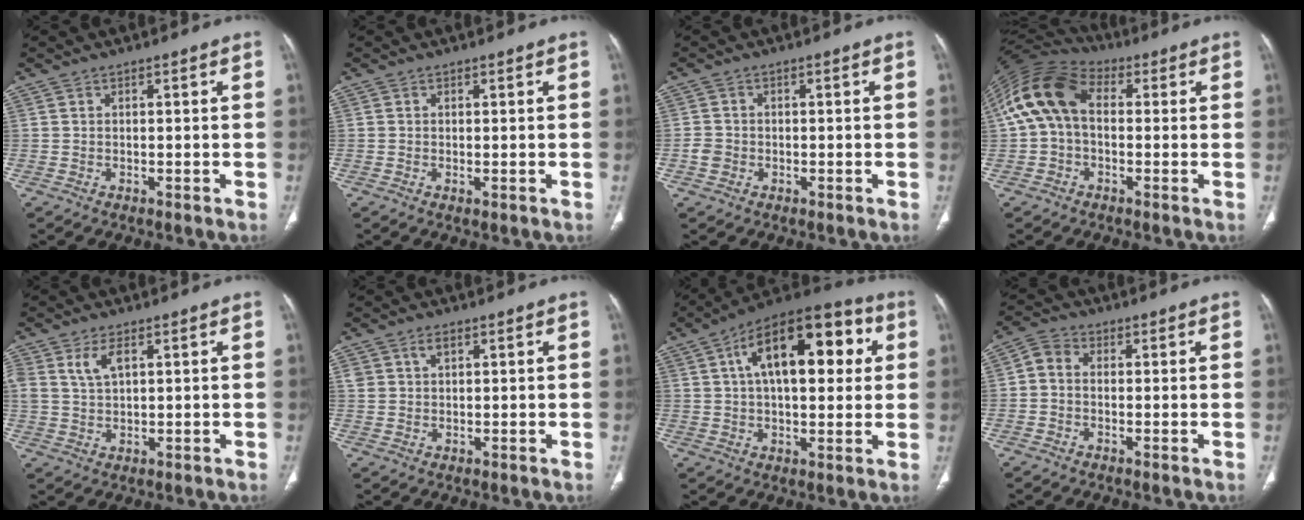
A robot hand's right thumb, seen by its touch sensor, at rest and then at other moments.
{"total": 0.5, "force": [-0.1, 0.2, 0.5], "torque": [-0.013, -0.004, -0.001]}
{"total": 2.4, "force": [-0.7, 2.1, 0.9], "torque": [-0.010, 0.010, -0.014]}
{"total": 13.5, "force": [1.3, 9.0, 10.0], "torque": [-0.200, 0.041, 0.013]}
{"total": 4.8, "force": [2.0, 2.5, 3.5], "torque": [-0.067, -0.001, 0.047]}
{"total": 2.4, "force": [1.3, 1.5, 1.4], "torque": [-0.021, -0.004, 0.028]}
{"total": 21.0, "force": [5.7, 10.3, 17.4], "torque": [-0.235, 0.023, 0.076]}
{"total": 3.6, "force": [-0.2, 2.9, 2.2], "torque": [-0.033, 0.011, -0.015]}